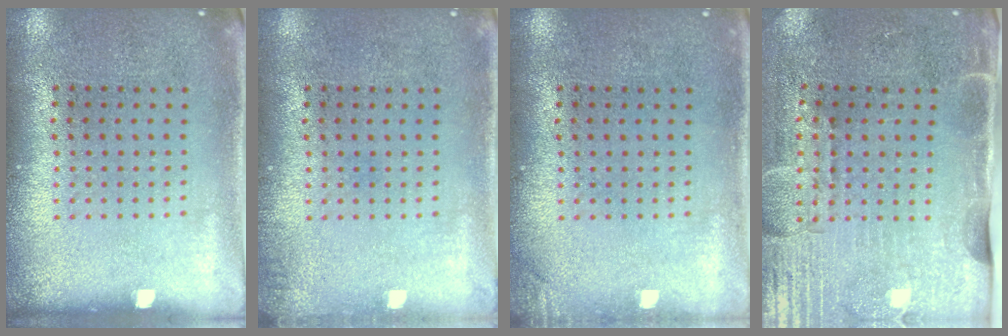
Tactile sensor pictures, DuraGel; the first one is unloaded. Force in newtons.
{"total": 0.8, "press": 0.8, "slide": 0.0}
{"total": 0.9, "press": 0.9, "slide": 0.2}
{"total": 4.5, "press": 3.7, "slide": 2.5}